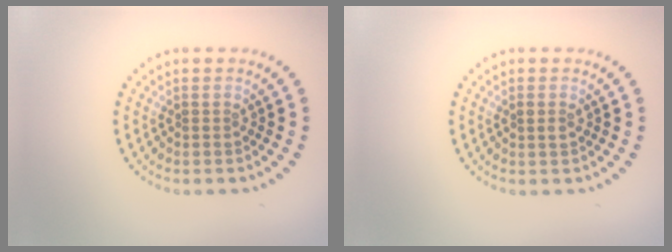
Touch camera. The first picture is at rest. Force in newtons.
{"total": 0.9, "press": 0.8, "slide": 0.1}